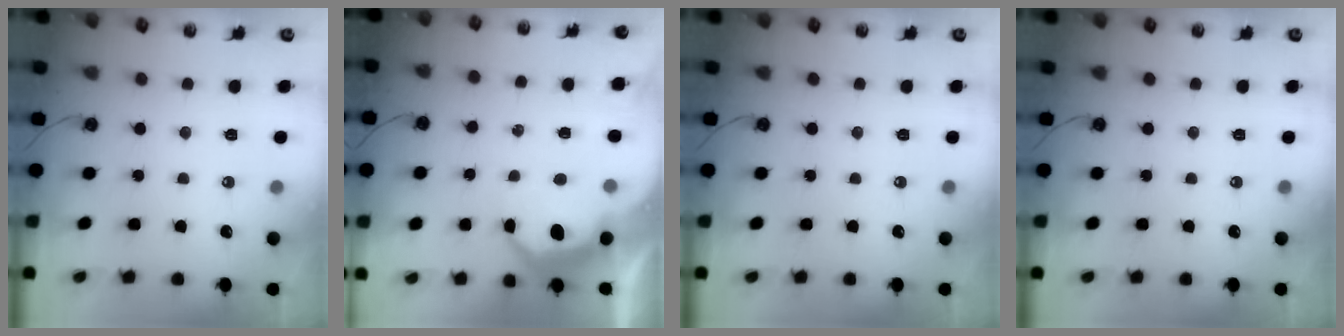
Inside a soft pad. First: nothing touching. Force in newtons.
{"total": 8.9, "press": 8.8, "slide": 0.7}
{"total": 0.0}
{"total": 0.0}